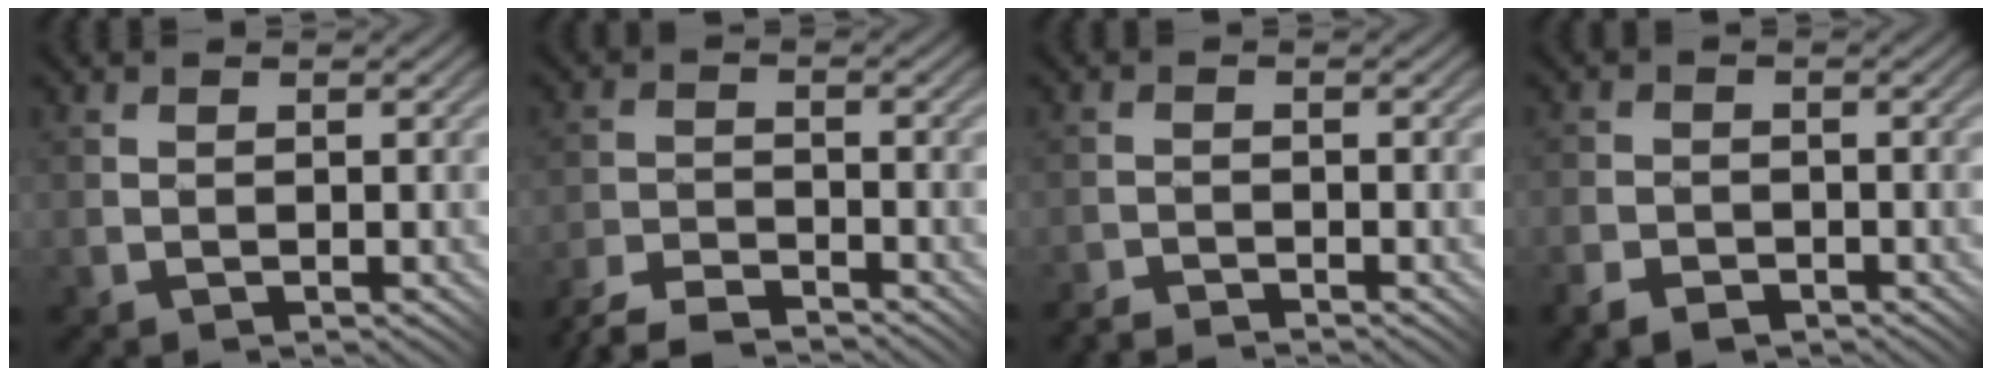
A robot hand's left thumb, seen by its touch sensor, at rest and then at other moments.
{"total": 5.9, "force": [-5.6, 1.0, 1.8], "torque": [-0.037, -0.002, -0.112]}
{"total": 2.2, "force": [-2.2, -0.2, -0.1], "torque": [0.002, 0.004, -0.048]}
{"total": 3.3, "force": [-2.4, 1.9, 1.3], "torque": [-0.028, -0.002, -0.050]}